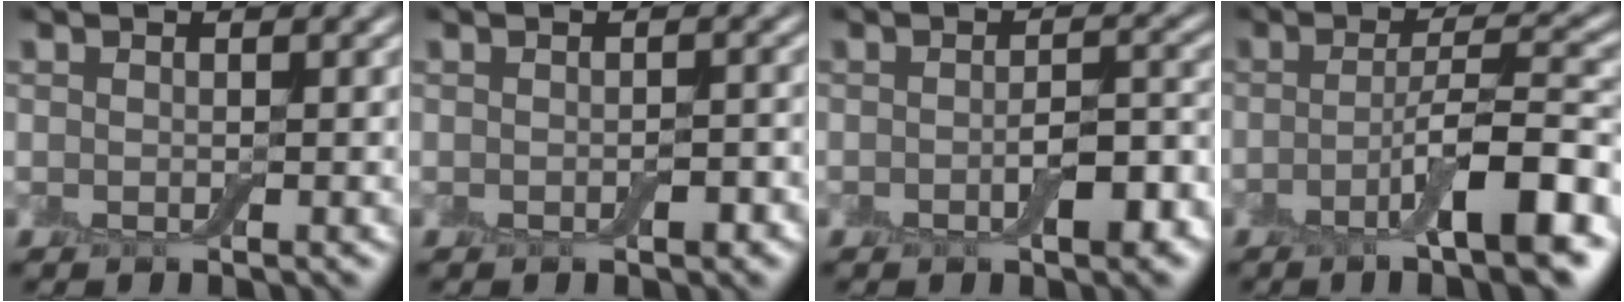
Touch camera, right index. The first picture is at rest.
{"total": 1.3, "force": [-0.5, 0.6, 1.0], "torque": [-0.016, 0.001, -0.006]}
{"total": 3.5, "force": [-1.4, 1.3, 3.0], "torque": [-0.051, 0.000, -0.021]}
{"total": 8.3, "force": [-3.6, 1.4, 7.4], "torque": [-0.112, 0.009, -0.064]}